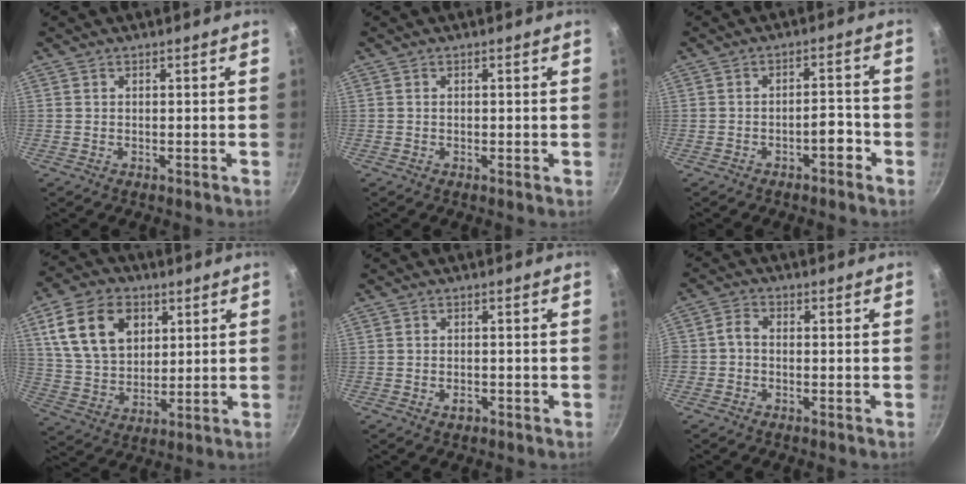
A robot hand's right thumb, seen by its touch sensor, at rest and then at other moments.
{"total": 0.5, "force": [-0.1, 0.3, 0.4], "torque": [-0.006, 0.000, -0.003]}
{"total": 3.7, "force": [-2.2, 1.5, 2.6], "torque": [-0.024, 0.029, -0.030]}
{"total": 15.8, "force": [5.6, 11.1, 9.8], "torque": [-0.157, -0.006, 0.107]}
{"total": 1.8, "force": [-0.9, 1.2, 1.1], "torque": [-0.016, 0.004, -0.014]}
{"total": 2.7, "force": [-1.0, 2.0, 1.5], "torque": [-0.034, 0.016, -0.030]}